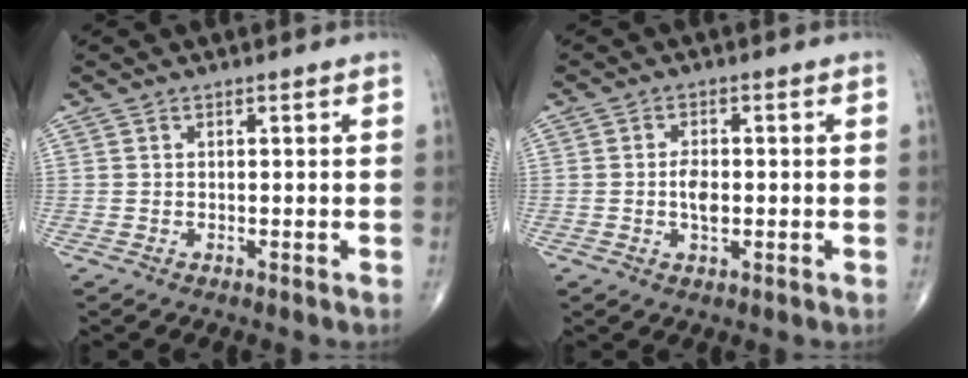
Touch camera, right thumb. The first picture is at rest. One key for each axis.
{"total": 3.5, "fx": -0.3, "fy": 1.9, "fz": 2.9, "tx": -0.049, "ty": 0.000, "tz": -0.007}